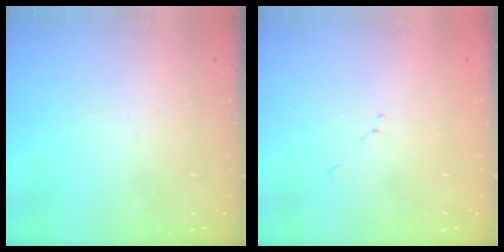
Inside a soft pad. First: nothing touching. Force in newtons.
{"total": 7.7, "press": 7.6, "slide": 0.7}